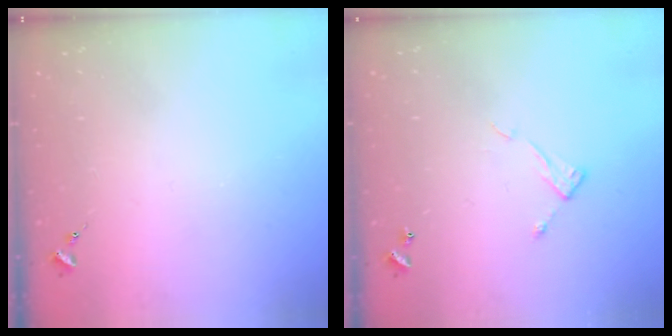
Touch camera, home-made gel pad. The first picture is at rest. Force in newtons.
{"total": 6.2, "press": 6.2, "slide": 0.4}